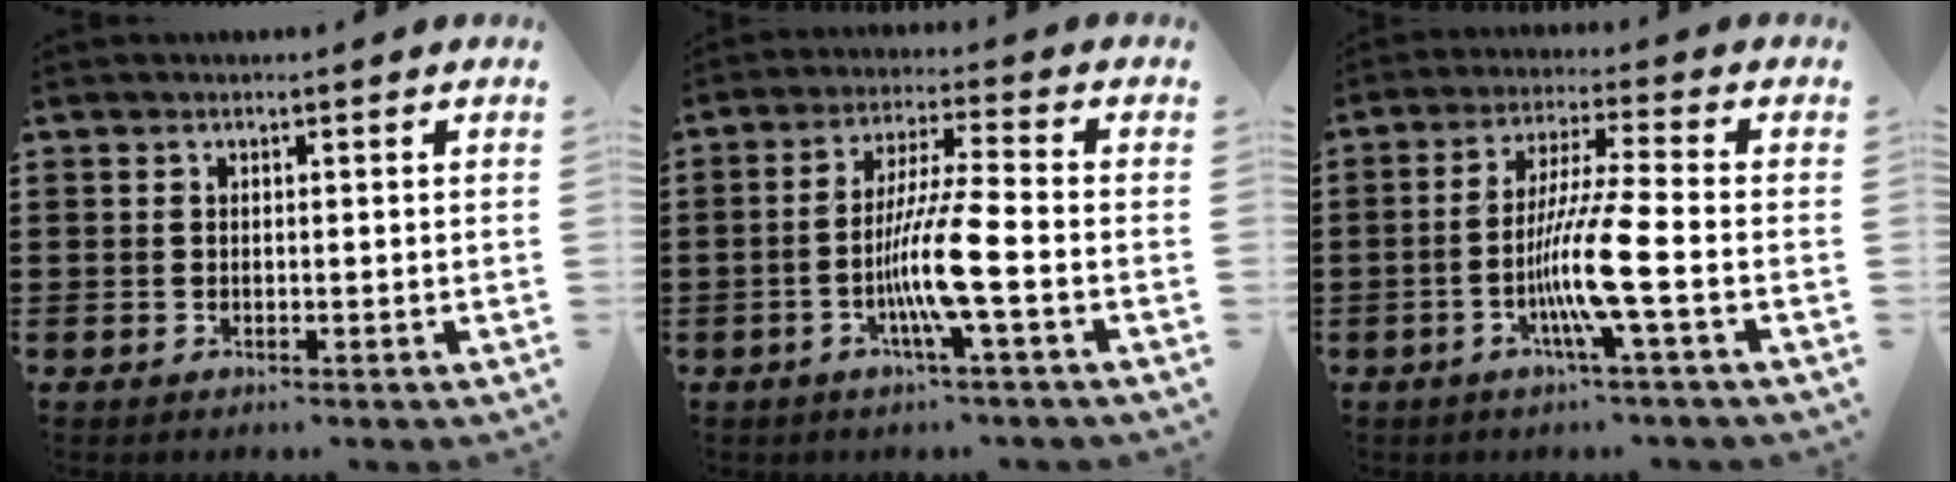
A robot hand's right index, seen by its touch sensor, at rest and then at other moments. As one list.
[{"total": 8.6, "force": [-3.0, -0.2, 8.0], "torque": [-0.163, -0.015, -0.062]}, {"total": 9.1, "force": [-3.1, -0.6, 8.5], "torque": [-0.171, -0.016, -0.066]}]